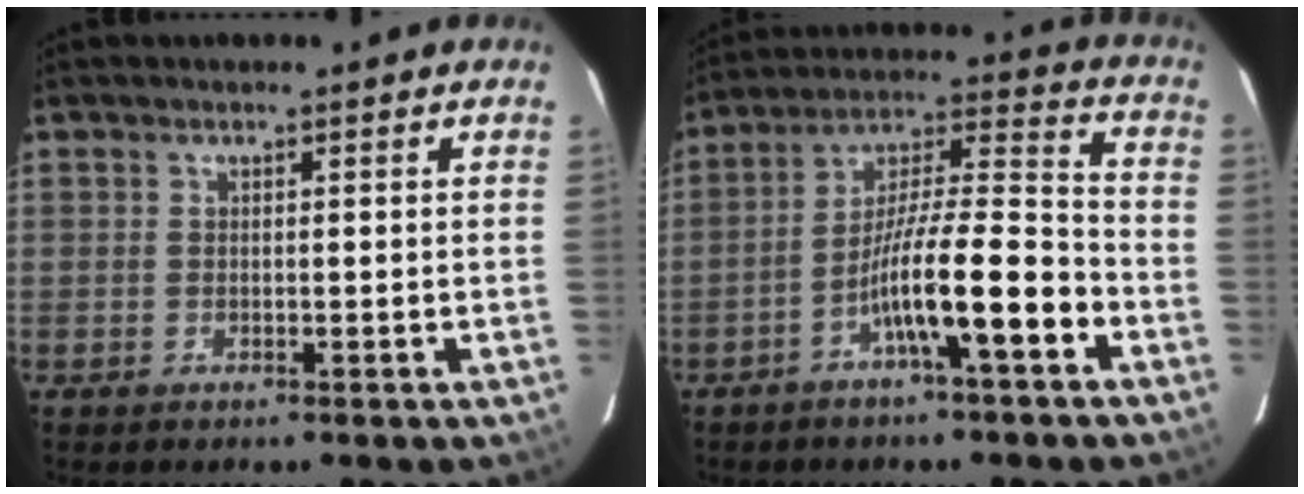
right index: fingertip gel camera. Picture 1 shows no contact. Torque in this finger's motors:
{"motor_torque": [1.47, -0.66, 0.97, 0.21]}